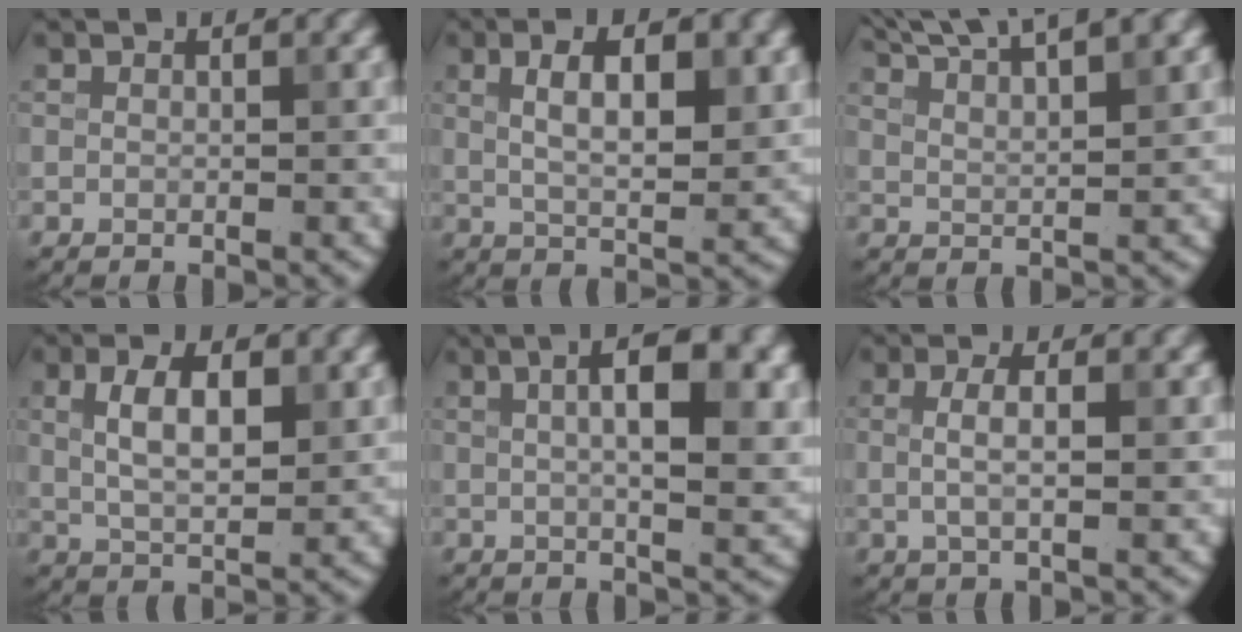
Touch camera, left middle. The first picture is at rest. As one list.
[{"total": 5.8, "force": [1.7, 2.2, 5.1], "torque": [-0.085, 0.002, 0.031]}, {"total": 8.2, "force": [6.5, 2.0, 4.6], "torque": [-0.055, 0.030, 0.071]}, {"total": 5.0, "force": [1.3, 2.2, 4.3], "torque": [-0.085, 0.004, 0.025]}, {"total": 7.6, "force": [1.8, 2.3, 7.0], "torque": [-0.093, 0.009, 0.027]}, {"total": 2.7, "force": [0.3, 0.7, 2.6], "torque": [-0.049, 0.004, 0.003]}]